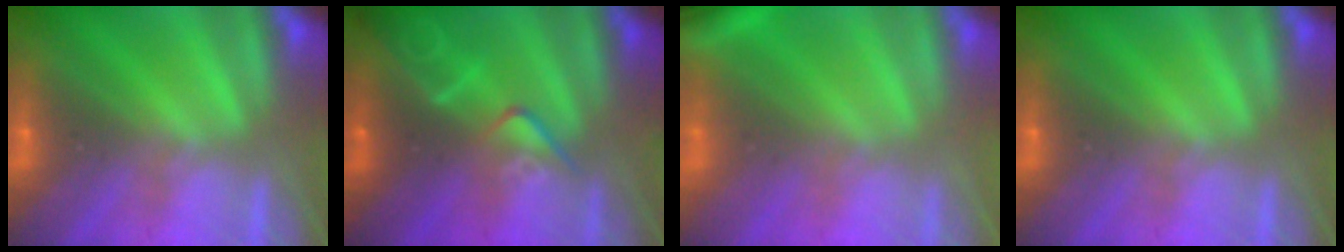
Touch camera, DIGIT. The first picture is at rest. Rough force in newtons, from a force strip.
{"total": 2.2}
{"total": 3.8}
{"total": 0.0}